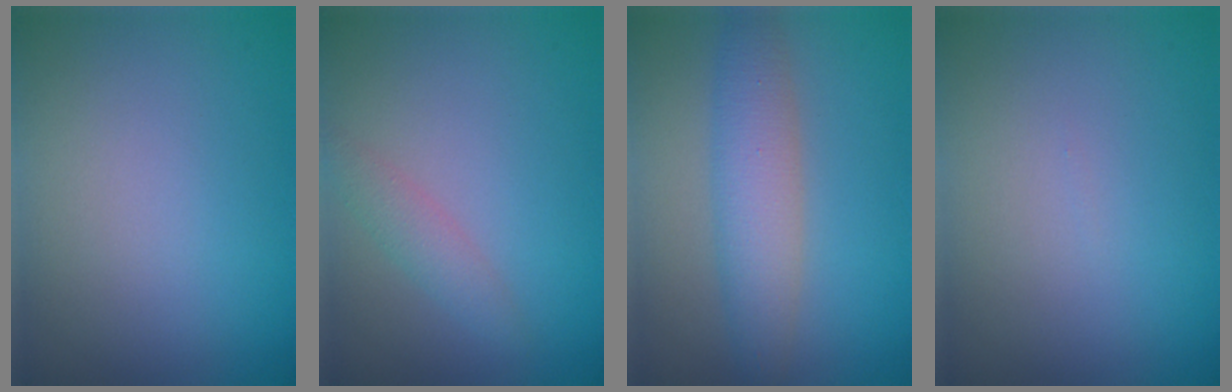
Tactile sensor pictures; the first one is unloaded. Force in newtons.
{"total": 1.6, "press": 1.6, "slide": 0.1}
{"total": 4.0, "press": 4.0, "slide": 0.0}
{"total": 0.0}